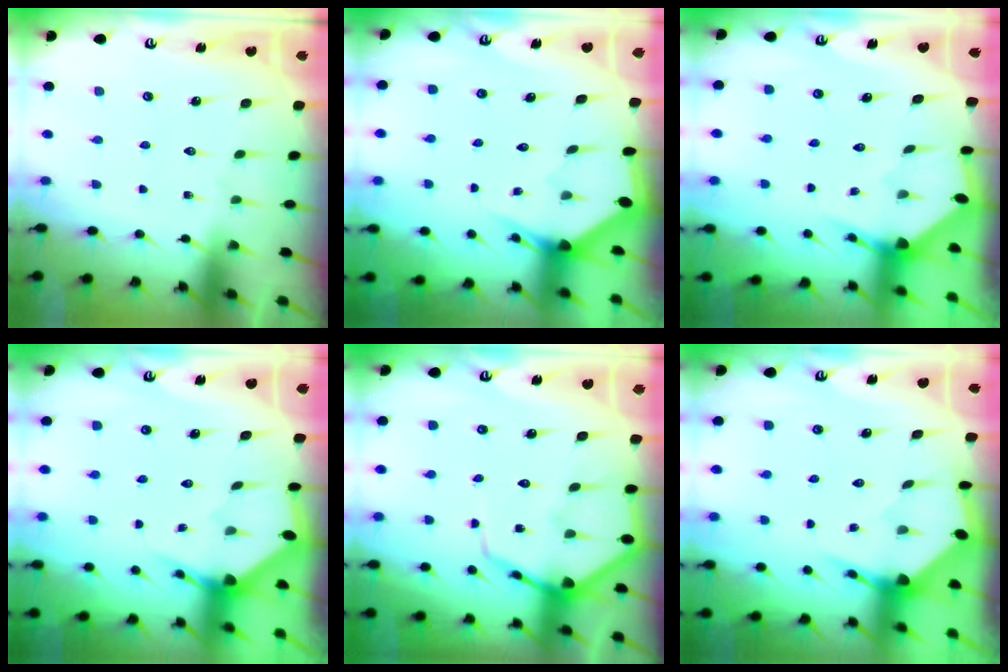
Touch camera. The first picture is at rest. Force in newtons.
{"total": 3.0, "press": 3.0, "slide": 0.1}
{"total": 2.8, "press": 2.8, "slide": 0.2}
{"total": 3.2, "press": 3.2, "slide": 0.3}
{"total": 7.3, "press": 7.3, "slide": 0.6}
{"total": 3.6, "press": 3.5, "slide": 0.4}